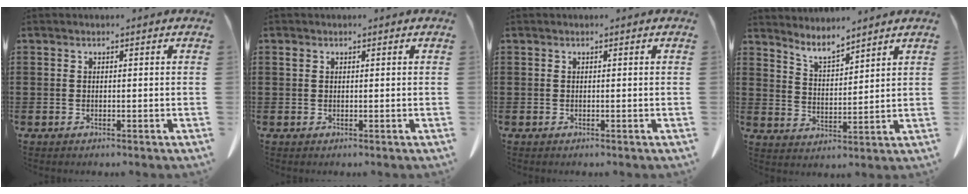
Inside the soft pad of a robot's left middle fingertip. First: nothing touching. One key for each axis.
{"total": 0.6, "fx": 0.3, "fy": 0.5, "fz": 0.3, "tx": -0.008, "ty": 0.004, "tz": 0.006}
{"total": 0.0}
{"total": 4.5, "fx": 4.4, "fy": 0.0, "fz": 1.1, "tx": -0.037, "ty": -0.023, "tz": 0.078}